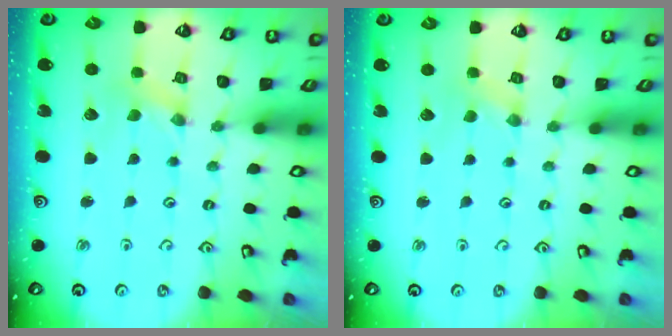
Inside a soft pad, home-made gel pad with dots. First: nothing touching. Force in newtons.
{"total": 0.0}